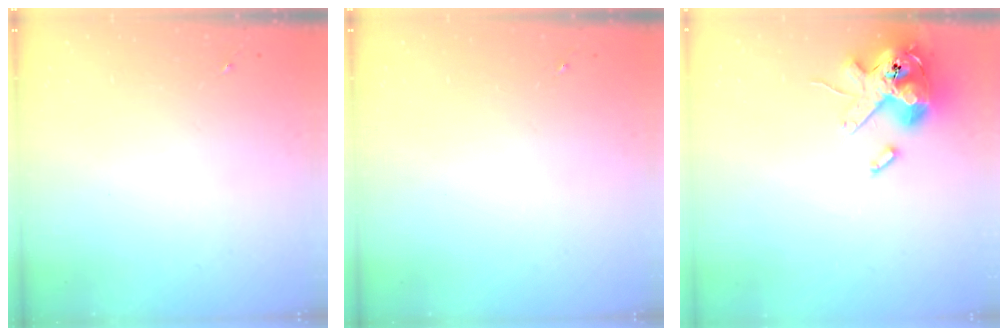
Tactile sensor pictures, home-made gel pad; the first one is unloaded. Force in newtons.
{"total": 0.0}
{"total": 14.8, "press": 14.5, "slide": 2.9}